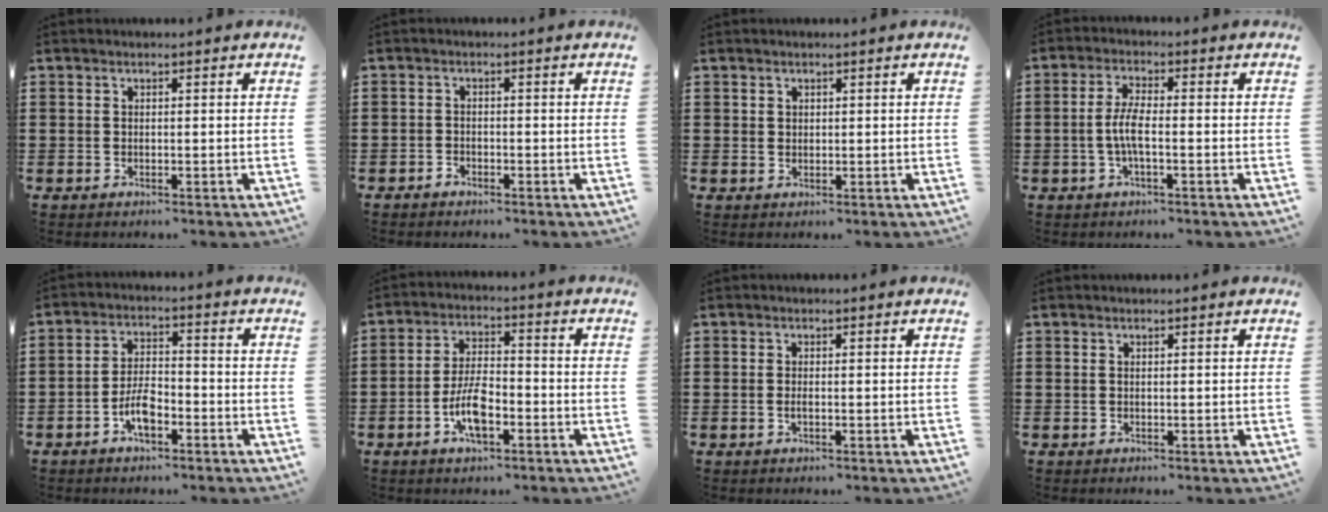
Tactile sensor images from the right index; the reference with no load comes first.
{"total": 1.2, "force": [-1.0, 0.5, 0.2], "torque": [-0.006, 0.002, -0.023]}
{"total": 1.1, "force": [0.7, 0.8, 0.2], "torque": [-0.006, 0.002, 0.014]}
{"total": 4.4, "force": [-1.0, 1.1, 4.1], "torque": [-0.096, -0.003, -0.026]}
{"total": 5.3, "force": [-2.6, 2.3, 3.9], "torque": [-0.093, 0.000, -0.056]}
{"total": 7.2, "force": [-2.8, 2.9, 6.0], "torque": [-0.133, 0.001, -0.058]}
{"total": 0.8, "force": [-0.3, 0.2, 0.8], "torque": [-0.015, -0.004, -0.004]}
{"total": 0.0}